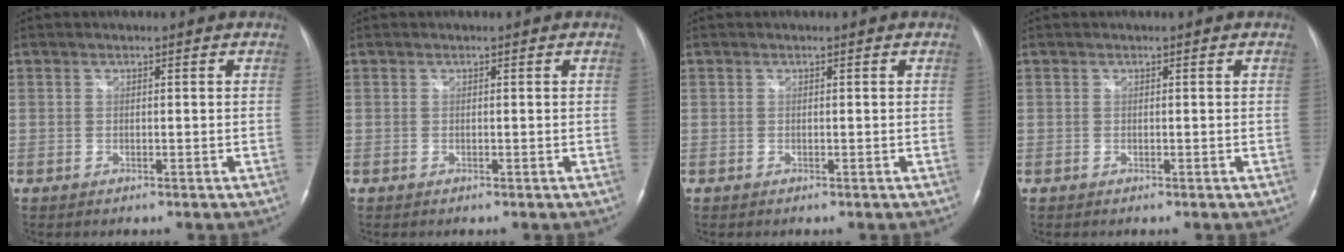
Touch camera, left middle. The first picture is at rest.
{"total": 0.0}
{"total": 0.0}
{"total": 0.0}